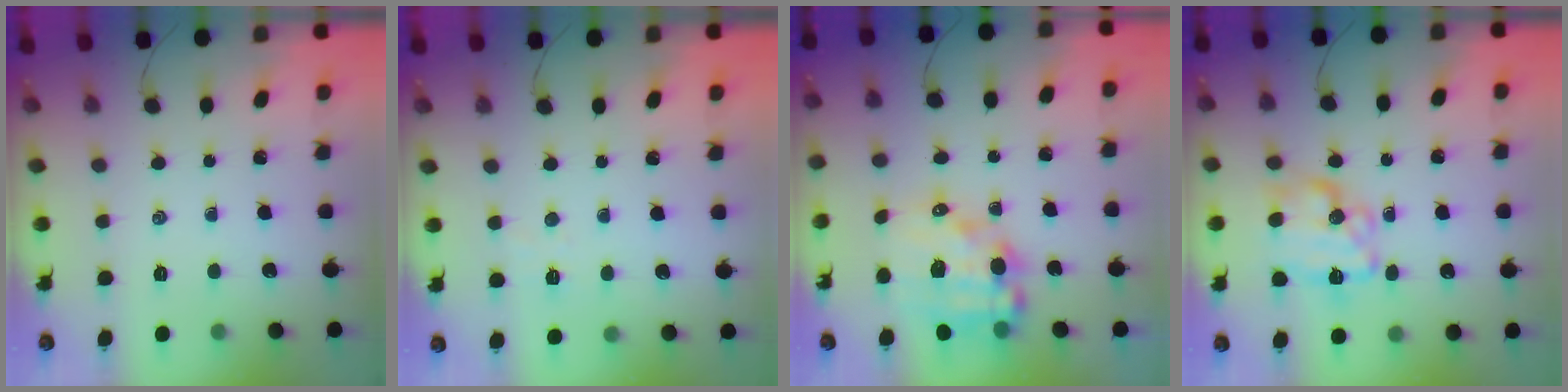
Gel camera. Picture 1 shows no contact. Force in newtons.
{"total": 3.1, "press": 2.9, "slide": 0.9}
{"total": 14.5, "press": 14.1, "slide": 3.5}
{"total": 13.7, "press": 13.7, "slide": 0.5}